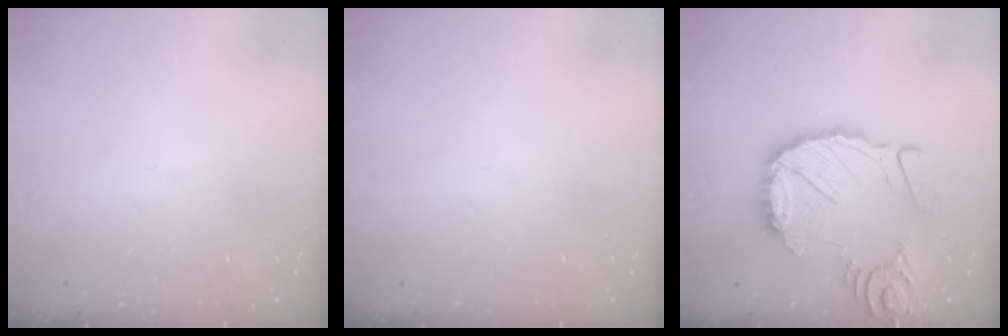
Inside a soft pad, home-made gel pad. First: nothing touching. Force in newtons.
{"total": 0.0}
{"total": 16.0, "press": 15.9, "slide": 1.8}